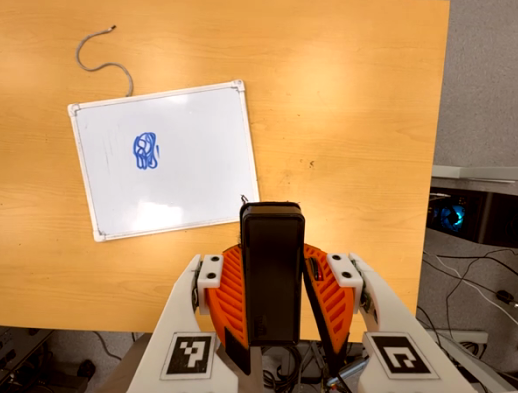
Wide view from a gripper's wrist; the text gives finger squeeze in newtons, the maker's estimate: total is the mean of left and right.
{"total": 5.9, "left": 4.9, "right": 7.0}